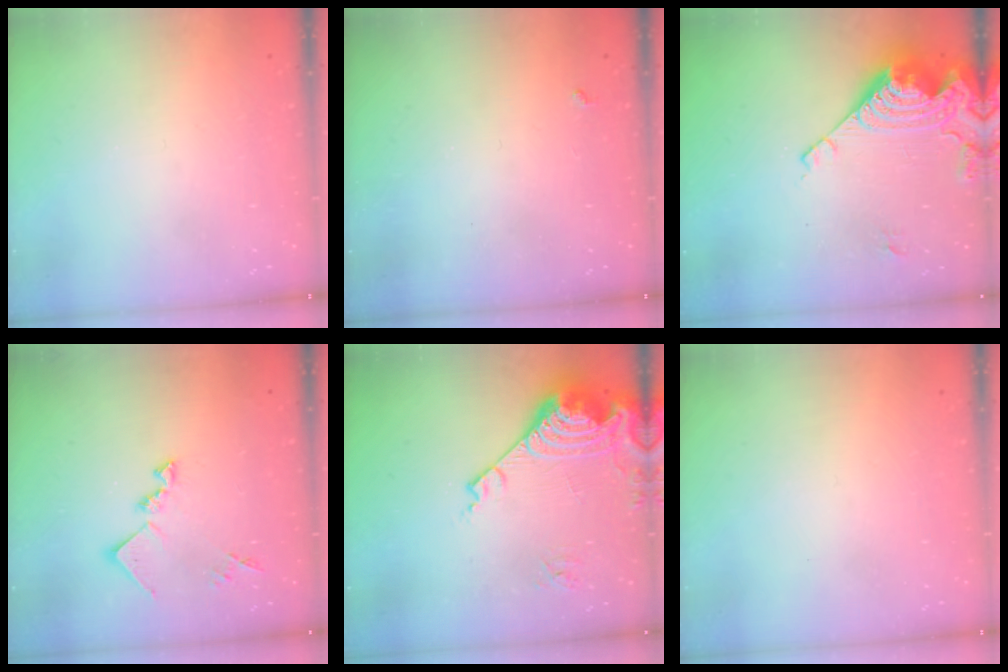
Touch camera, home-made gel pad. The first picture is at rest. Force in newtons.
{"total": 3.0, "press": 2.9, "slide": 0.5}
{"total": 13.1, "press": 13.0, "slide": 1.4}
{"total": 12.3, "press": 12.3, "slide": 0.6}
{"total": 16.0, "press": 15.9, "slide": 2.2}
{"total": 0.0}